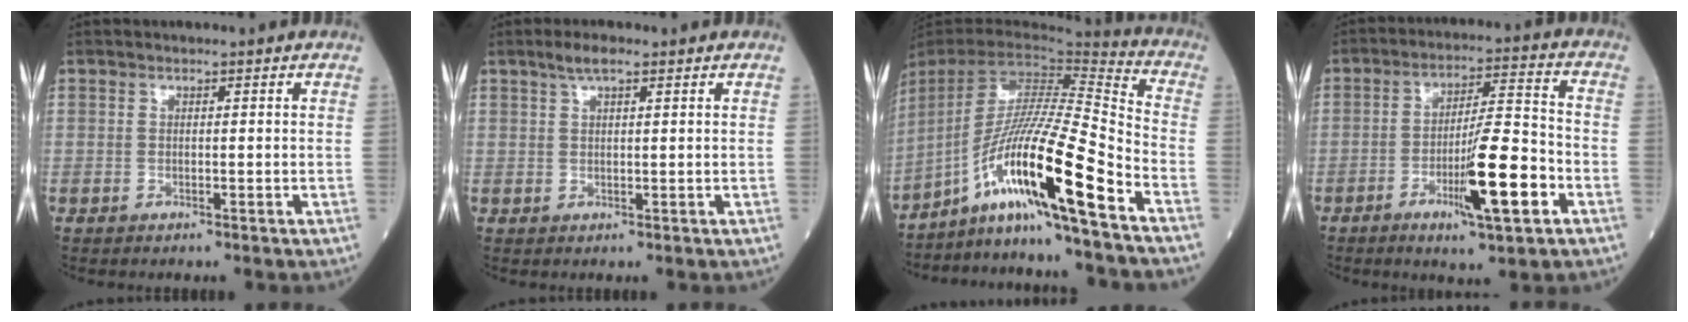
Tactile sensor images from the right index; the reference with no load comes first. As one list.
[{"total": 2.7, "force": [1.9, 0.5, 1.9], "torque": [-0.042, 0.011, 0.037]}, {"total": 19.2, "force": [-11.6, -1.5, 15.3], "torque": [-0.304, -0.015, -0.213]}, {"total": 11.9, "force": [-4.5, 1.0, 11.0], "torque": [-0.184, -0.007, -0.071]}]